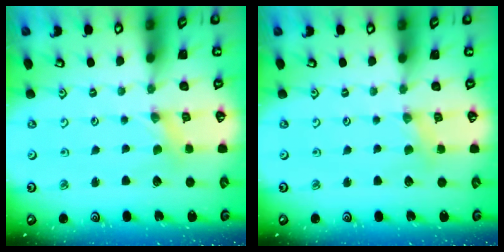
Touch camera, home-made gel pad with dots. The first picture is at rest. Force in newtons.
{"total": 2.4, "press": 2.4, "slide": 0.3}